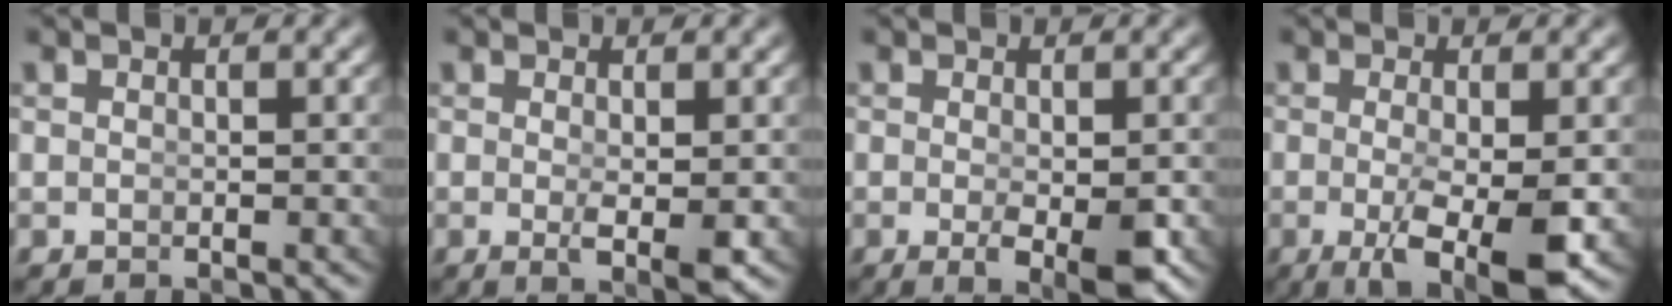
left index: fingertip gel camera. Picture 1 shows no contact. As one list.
[{"total": 2.3, "force": [-0.5, 0.0, 2.2], "torque": [-0.035, -0.018, 0.000]}, {"total": 3.9, "force": [-1.6, 0.8, 3.4], "torque": [-0.046, -0.021, -0.019]}, {"total": 6.9, "force": [-3.2, 1.9, 5.8], "torque": [-0.102, -0.045, -0.031]}]